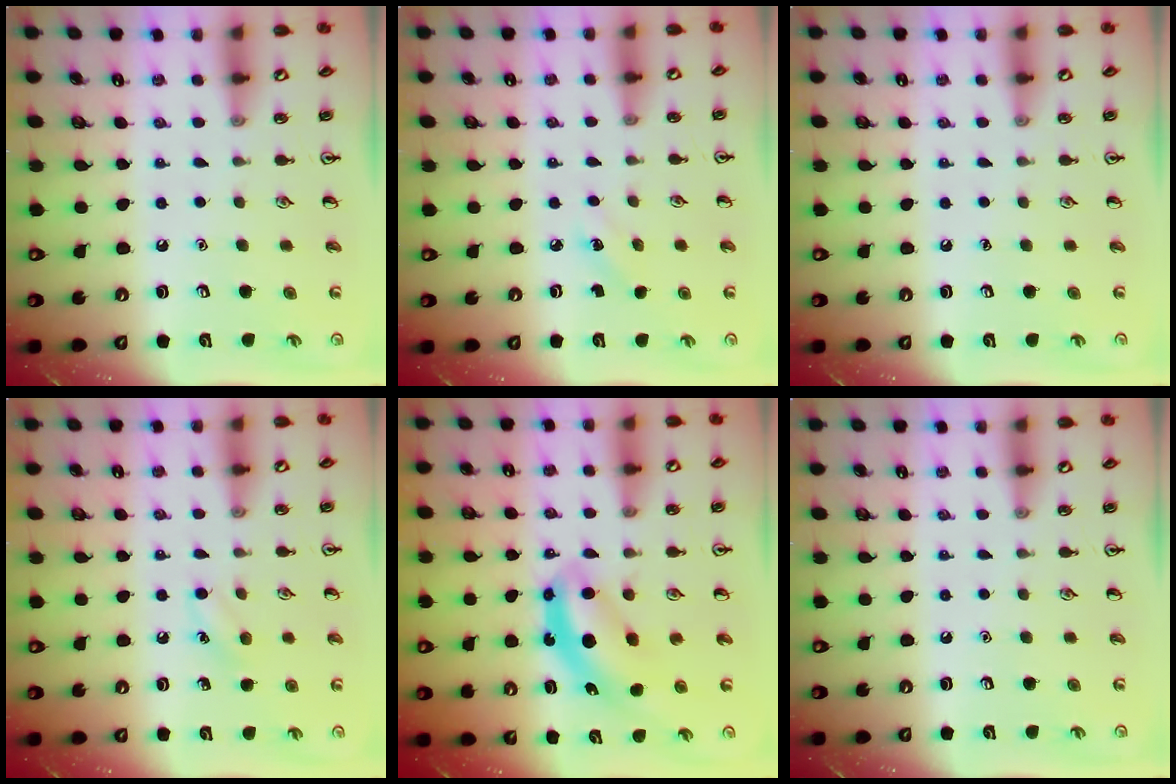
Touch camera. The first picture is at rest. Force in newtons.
{"total": 2.4, "press": 2.3, "slide": 0.9}
{"total": 0.0}
{"total": 6.1, "press": 5.8, "slide": 1.6}
{"total": 5.3, "press": 5.2, "slide": 1.2}
{"total": 0.0}